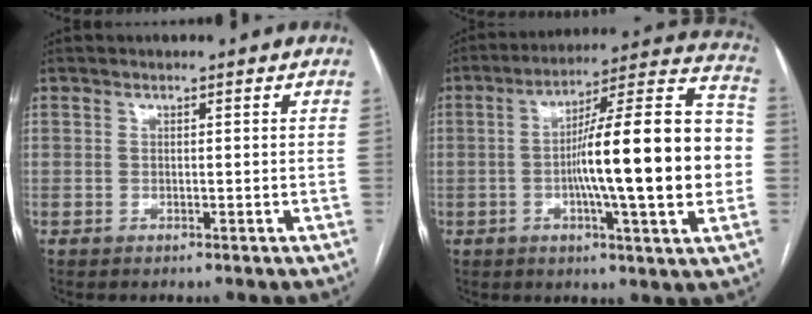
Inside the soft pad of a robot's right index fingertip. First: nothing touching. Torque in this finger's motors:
{"motor_torque": [2.14, 0.00, 1.05, 0.21]}